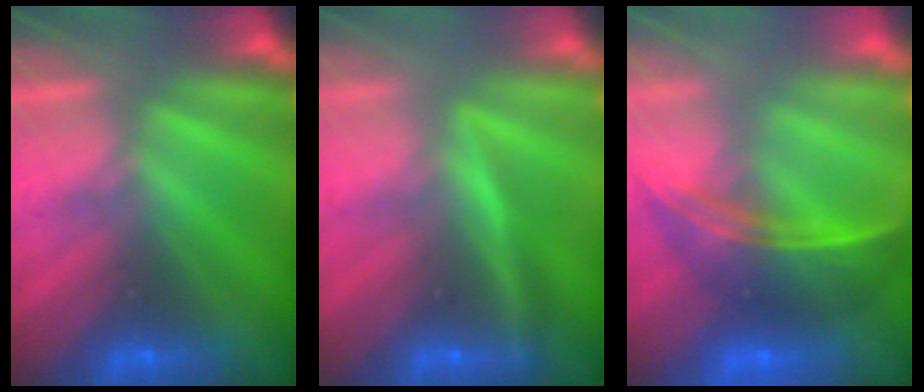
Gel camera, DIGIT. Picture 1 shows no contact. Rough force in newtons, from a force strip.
{"total": 2.9}
{"total": 7.1}